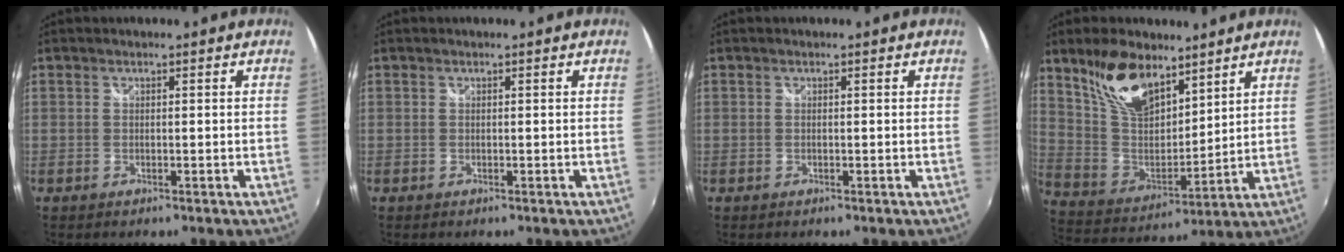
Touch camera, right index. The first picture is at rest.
{"total": 0.0}
{"total": 0.0}
{"total": 15.5, "force": [10.2, 7.6, 8.8], "torque": [-0.177, 0.013, 0.206]}